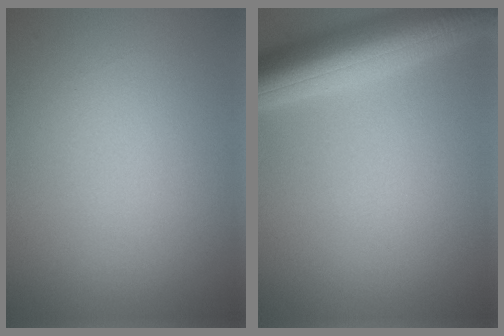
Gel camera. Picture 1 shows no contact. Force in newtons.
{"total": 8.0, "press": 8.0, "slide": 0.3}